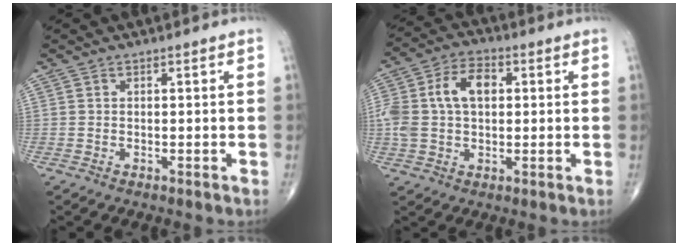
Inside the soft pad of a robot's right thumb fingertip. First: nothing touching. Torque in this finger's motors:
{"motor_torque": [1.60, 1.77, 1.26, 0.20, 0.12]}